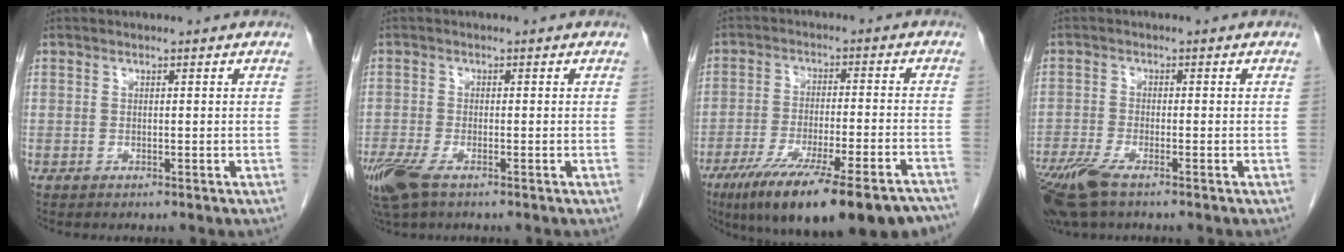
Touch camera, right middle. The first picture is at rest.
{"total": 6.6, "force": [-4.2, 2.3, 4.6], "torque": [-0.100, -0.018, -0.079]}
{"total": 23.2, "force": [-17.9, 2.8, 14.4], "torque": [-0.179, -0.028, -0.261]}
{"total": 6.8, "force": [-4.7, 1.5, 4.7], "torque": [-0.097, -0.018, -0.089]}